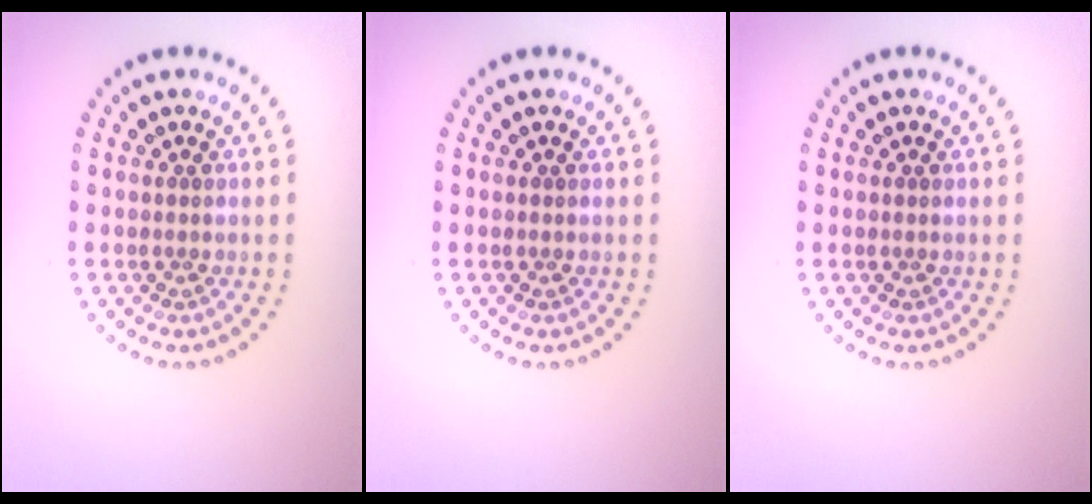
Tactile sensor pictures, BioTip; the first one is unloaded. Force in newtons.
{"total": 0.0}
{"total": 0.0}